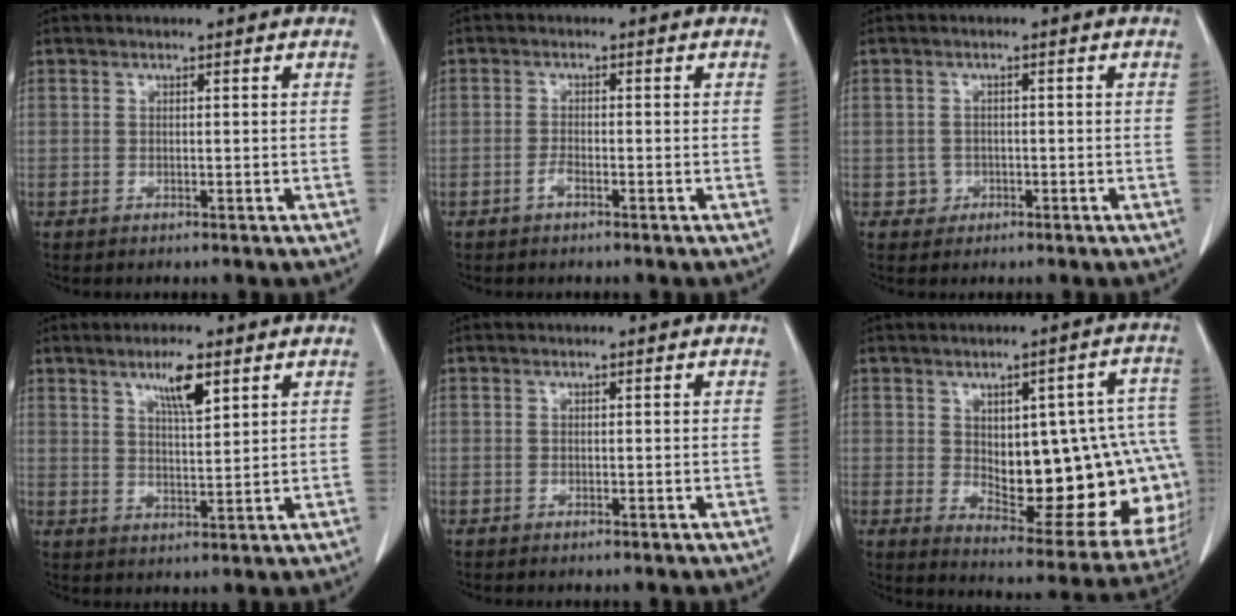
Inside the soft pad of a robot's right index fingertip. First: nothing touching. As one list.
[{"total": 1.3, "force": [-0.8, 0.3, 1.0], "torque": [-0.017, 0.003, -0.013]}, {"total": 1.9, "force": [-0.6, 1.8, -0.1], "torque": [0.014, 0.011, -0.008]}, {"total": 5.5, "force": [3.2, 0.8, 4.4], "torque": [-0.079, -0.003, 0.055]}, {"total": 0.0}, {"total": 22.0, "force": [-1.1, 8.7, 20.2], "torque": [-0.183, 0.030, 0.020]}]